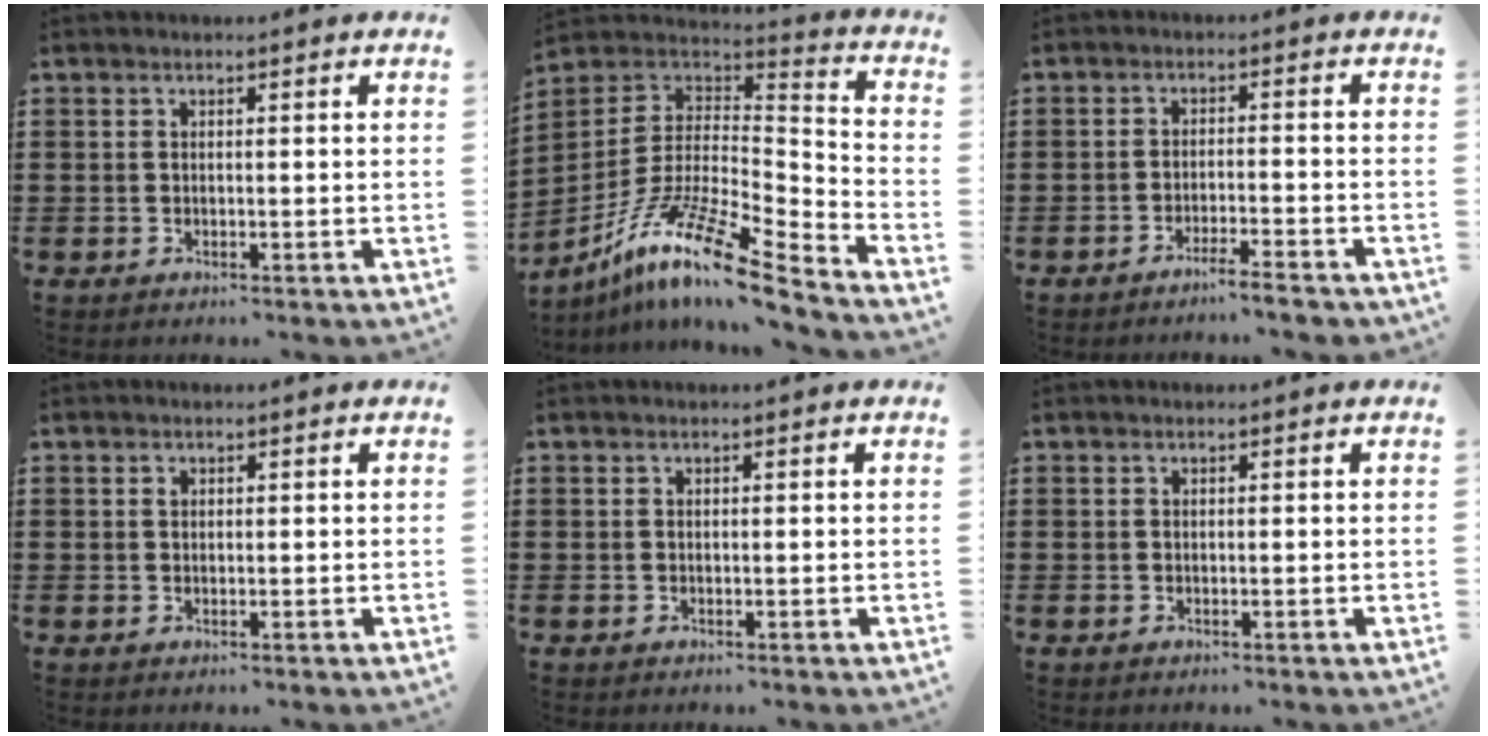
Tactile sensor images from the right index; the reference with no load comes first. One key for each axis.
{"total": 14.3, "fx": -9.6, "fy": 2.7, "fz": 10.2, "tx": -0.204, "ty": 0.009, "tz": -0.183}
{"total": 3.5, "fx": -3.2, "fy": -0.2, "fz": 1.5, "tx": -0.025, "ty": -0.003, "tz": -0.060}
{"total": 0.6, "fx": 0.2, "fy": 0.5, "fz": 0.2, "tx": -0.006, "ty": 0.002, "tz": 0.005}
{"total": 0.0}
{"total": 0.0}